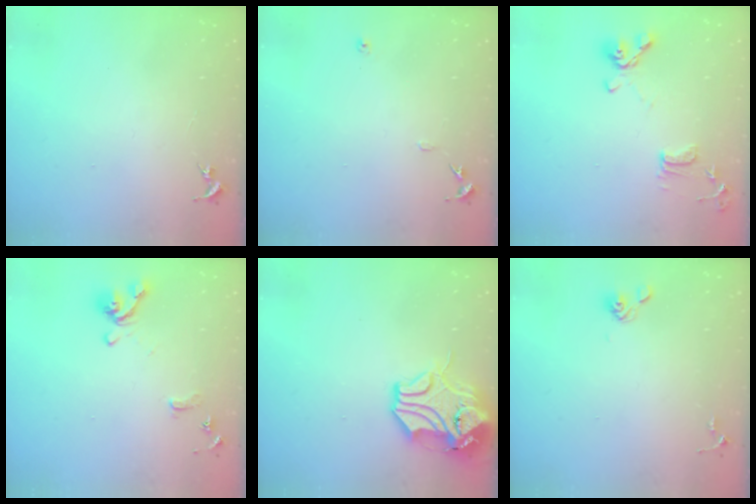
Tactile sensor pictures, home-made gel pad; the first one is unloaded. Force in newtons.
{"total": 6.1, "press": 6.1, "slide": 0.7}
{"total": 11.2, "press": 11.0, "slide": 2.0}
{"total": 11.5, "press": 11.4, "slide": 1.6}
{"total": 13.7, "press": 13.5, "slide": 1.8}
{"total": 5.7, "press": 5.3, "slide": 2.1}